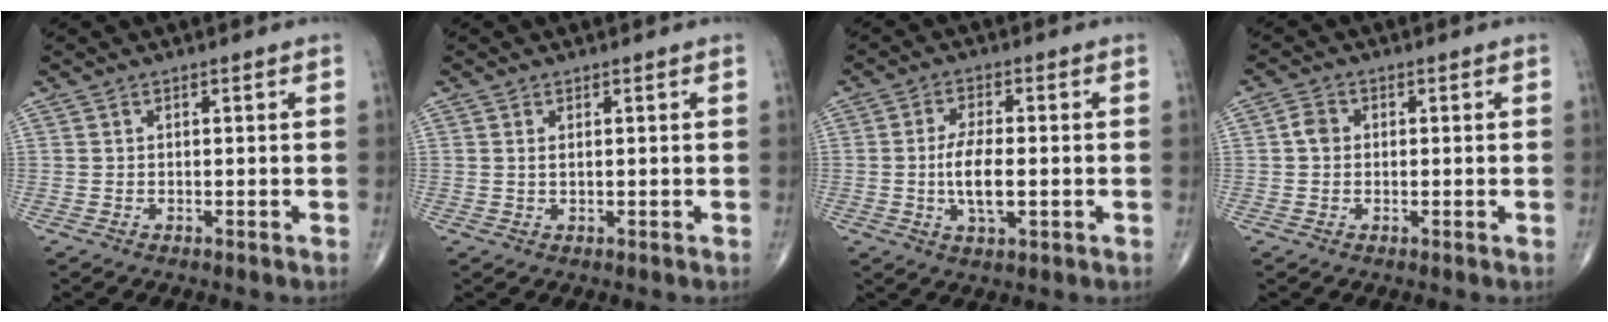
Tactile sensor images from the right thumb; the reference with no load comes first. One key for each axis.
{"total": 0.7, "fx": 0.3, "fy": 0.2, "fz": 0.6, "tx": -0.012, "ty": -0.001, "tz": 0.006}
{"total": 7.2, "fx": -0.9, "fy": 2.8, "fz": 6.5, "tx": -0.128, "ty": -0.002, "tz": -0.018}
{"total": 2.4, "fx": 0.1, "fy": 2.0, "fz": 1.3, "tx": -0.018, "ty": 0.005, "tz": -0.004}